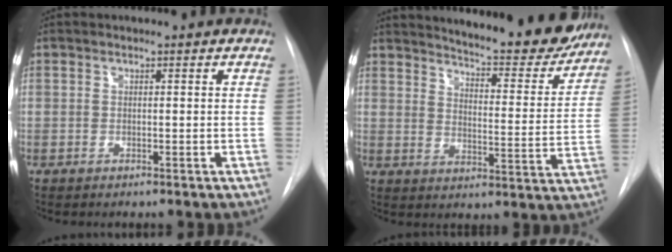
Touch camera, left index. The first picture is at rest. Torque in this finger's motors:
{"motor_torque": [0.19, -0.69, 0.68, 0.13]}